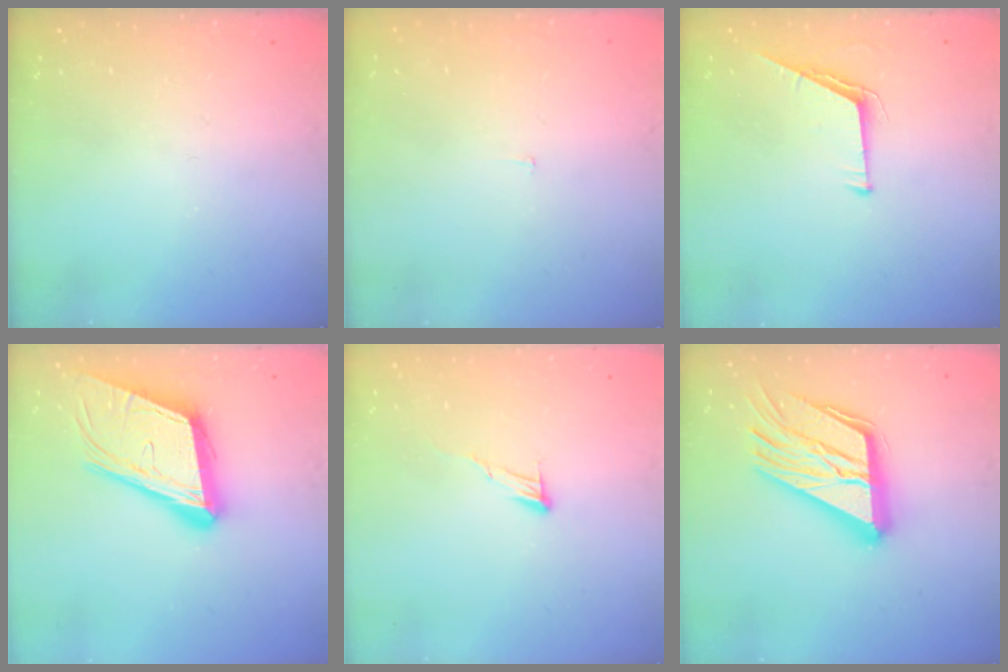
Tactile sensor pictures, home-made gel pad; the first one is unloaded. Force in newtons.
{"total": 1.9, "press": 1.9, "slide": 0.1}
{"total": 5.6, "press": 5.6, "slide": 0.5}
{"total": 18.6, "press": 18.2, "slide": 3.8}
{"total": 6.5, "press": 6.5, "slide": 0.4}
{"total": 23.5, "press": 23.3, "slide": 2.3}